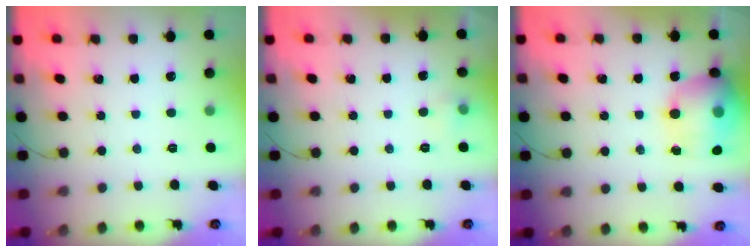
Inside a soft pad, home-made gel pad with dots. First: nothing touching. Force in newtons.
{"total": 4.3, "press": 4.0, "slide": 1.6}
{"total": 17.8, "press": 17.5, "slide": 3.0}